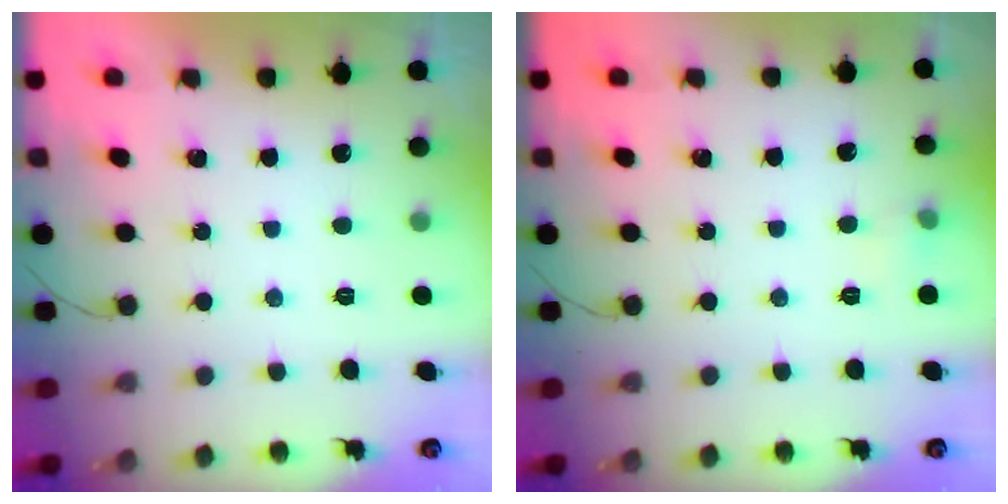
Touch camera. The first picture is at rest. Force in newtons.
{"total": 3.6, "press": 3.4, "slide": 1.1}